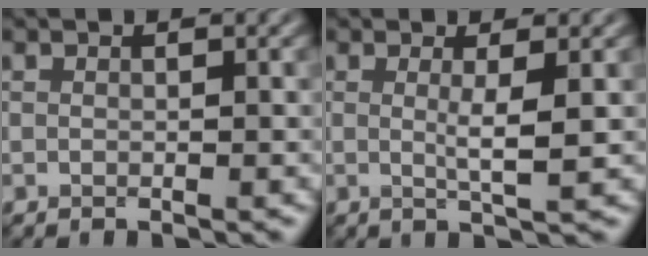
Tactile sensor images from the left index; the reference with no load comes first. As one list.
[{"total": 2.4, "force": [0.3, 0.3, 2.4], "torque": [-0.041, -0.006, 0.001]}]